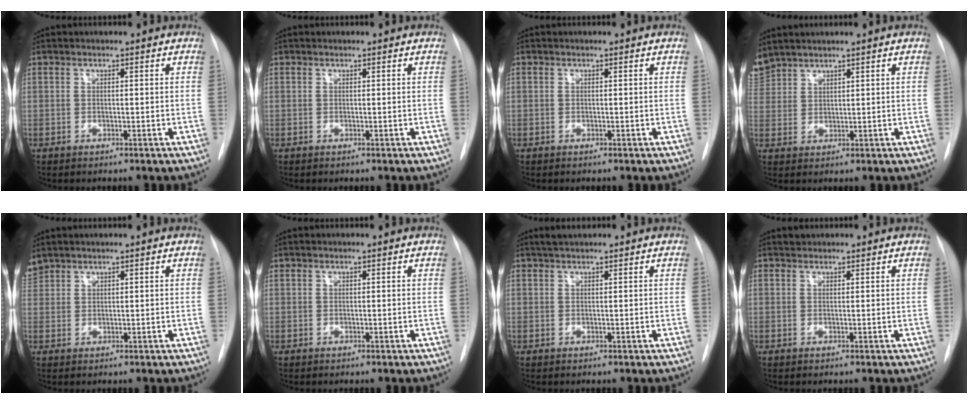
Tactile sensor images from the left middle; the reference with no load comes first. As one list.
[{"total": 0.0}, {"total": 0.0}, {"total": 5.0, "force": [4.7, 1.7, 0.6], "torque": [-0.025, 0.015, 0.105]}, {"total": 2.5, "force": [2.3, 0.8, 0.1], "torque": [-0.011, 0.017, 0.052]}, {"total": 0.0}, {"total": 1.9, "force": [1.7, 0.2, 1.0], "torque": [-0.018, 0.013, 0.029]}, {"total": 0.9, "force": [0.8, 0.4, 0.0], "torque": [-0.003, 0.006, 0.013]}]